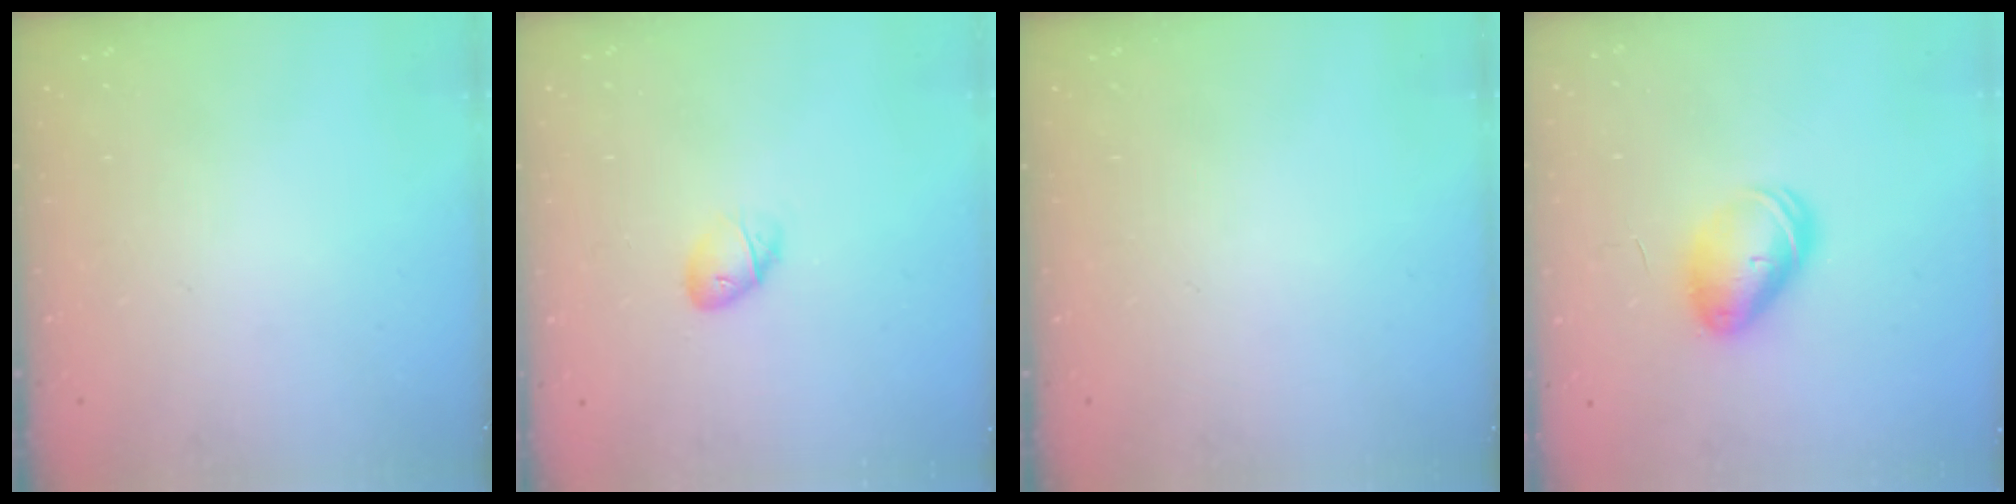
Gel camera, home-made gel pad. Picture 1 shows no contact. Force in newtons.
{"total": 5.6, "press": 5.4, "slide": 1.6}
{"total": 0.0}
{"total": 9.2, "press": 9.1, "slide": 1.5}